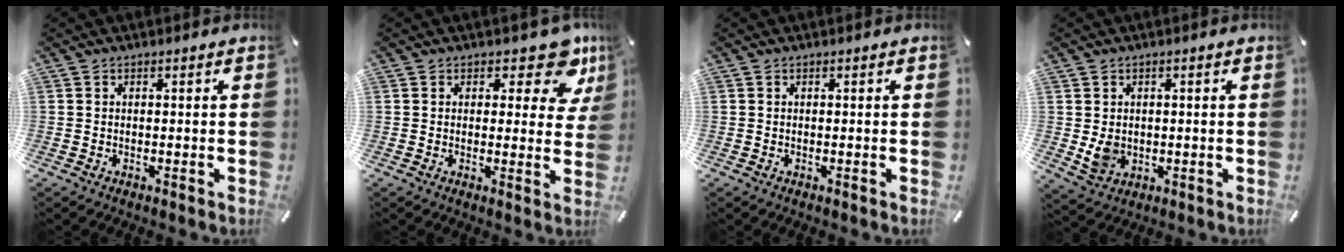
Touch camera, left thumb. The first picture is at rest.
{"total": 9.5, "force": [5.9, 4.5, 5.9], "torque": [-0.056, -0.040, 0.097]}
{"total": 0.0}
{"total": 4.9, "force": [0.4, 4.4, 2.2], "torque": [-0.047, -0.004, 0.005]}